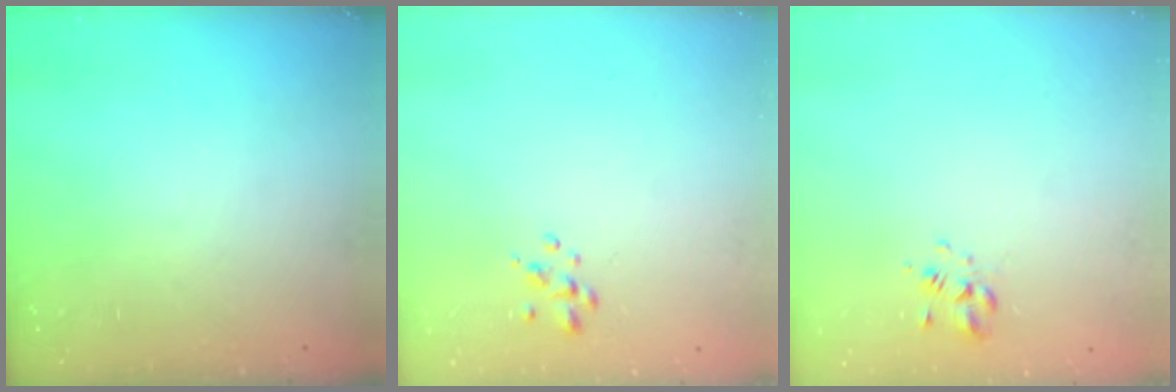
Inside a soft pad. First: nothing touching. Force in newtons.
{"total": 2.2, "press": 2.2, "slide": 0.3}
{"total": 2.1, "press": 1.9, "slide": 0.7}